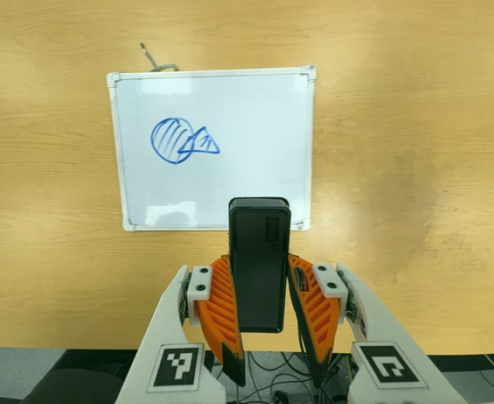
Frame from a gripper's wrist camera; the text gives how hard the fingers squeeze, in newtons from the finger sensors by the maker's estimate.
{"total": 5.1, "left": 3.6, "right": 6.7}